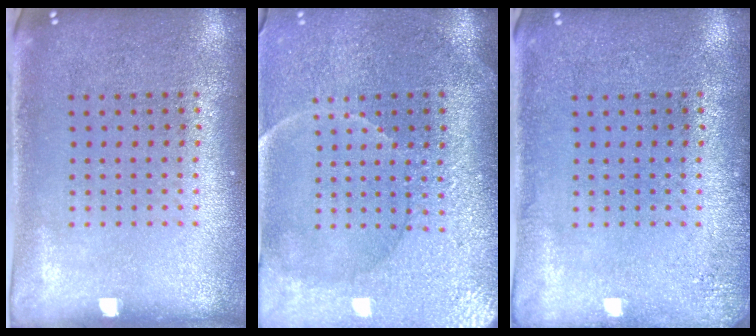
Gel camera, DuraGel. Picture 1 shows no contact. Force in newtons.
{"total": 3.7, "press": 3.5, "slide": 1.2}
{"total": 1.4, "press": 1.4, "slide": 0.2}